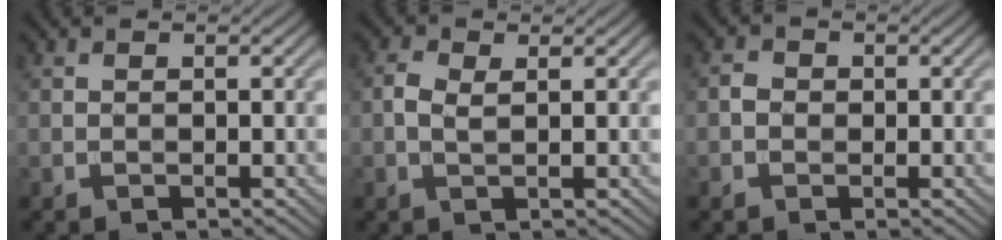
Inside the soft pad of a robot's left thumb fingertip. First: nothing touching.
{"total": 2.0, "force": [0.4, 0.9, 1.7], "torque": [-0.041, 0.002, 0.004]}
{"total": 1.5, "force": [-0.3, 1.3, 0.5], "torque": [-0.010, -0.001, -0.013]}